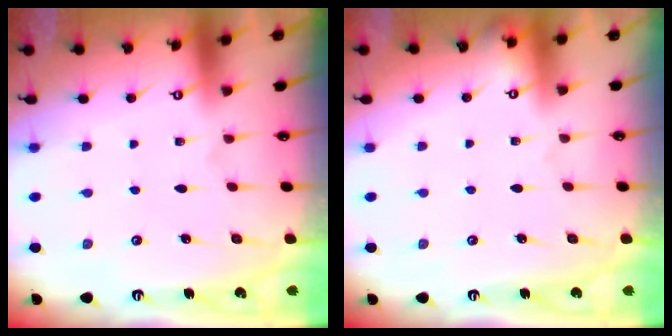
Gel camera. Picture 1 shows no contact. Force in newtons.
{"total": 0.0}